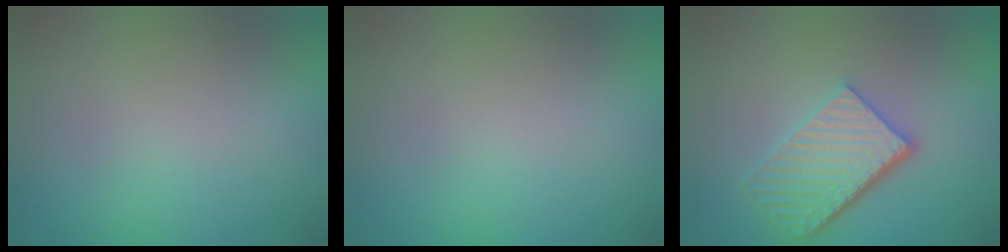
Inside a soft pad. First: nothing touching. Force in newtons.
{"total": 0.0}
{"total": 5.4, "press": 3.8, "slide": 3.8}